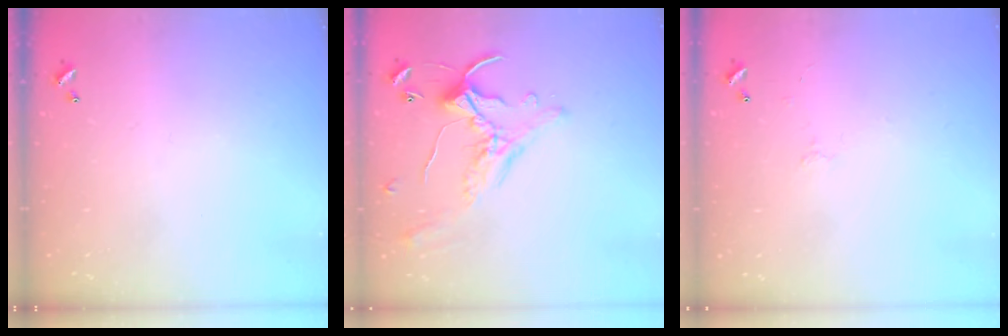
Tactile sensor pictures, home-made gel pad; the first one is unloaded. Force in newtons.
{"total": 0.9, "press": 0.1, "slide": 0.9}
{"total": 0.7, "press": 0.2, "slide": 0.6}